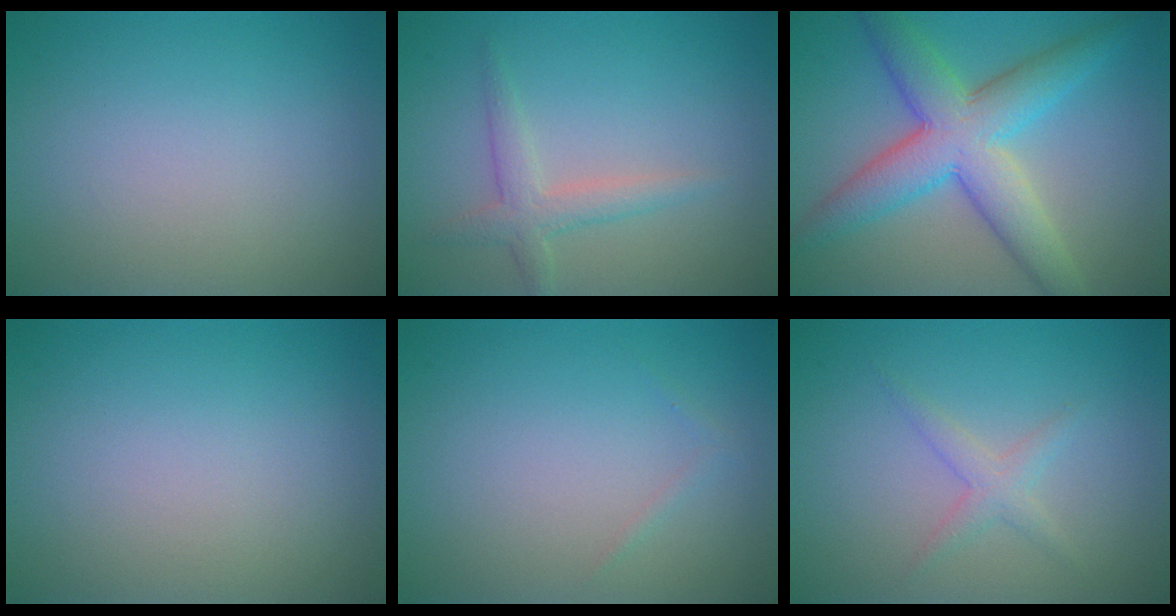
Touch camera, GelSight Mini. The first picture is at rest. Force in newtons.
{"total": 2.5, "press": 2.5, "slide": 0.1}
{"total": 7.7, "press": 7.7, "slide": 0.3}
{"total": 0.0}
{"total": 0.5, "press": 0.5, "slide": 0.0}
{"total": 1.6, "press": 1.6, "slide": 0.1}